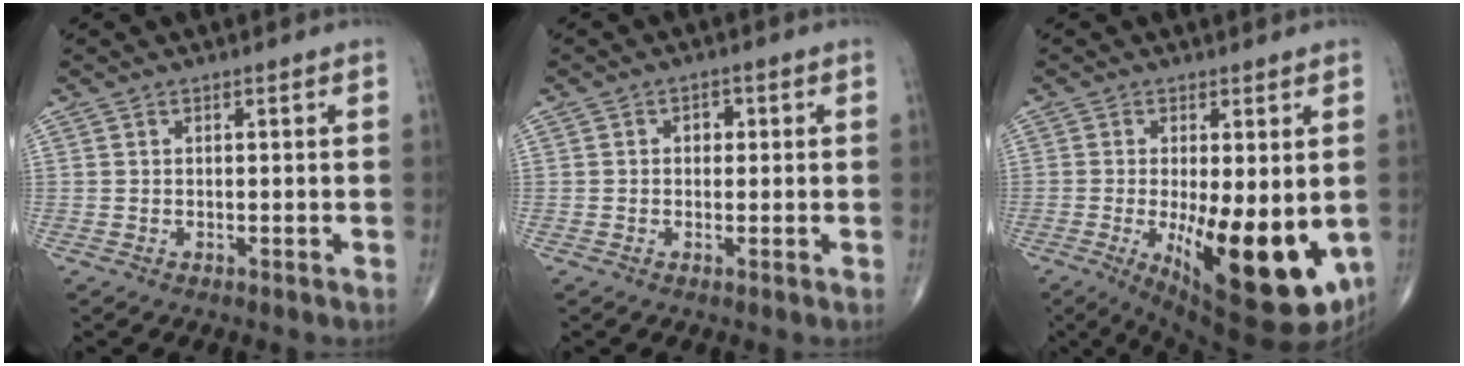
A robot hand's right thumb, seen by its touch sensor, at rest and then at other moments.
{"total": 2.1, "force": [0.3, 1.7, 1.3], "torque": [-0.006, 0.004, -0.001]}
{"total": 19.5, "force": [-3.9, 7.1, 17.7], "torque": [-0.228, -0.034, -0.033]}